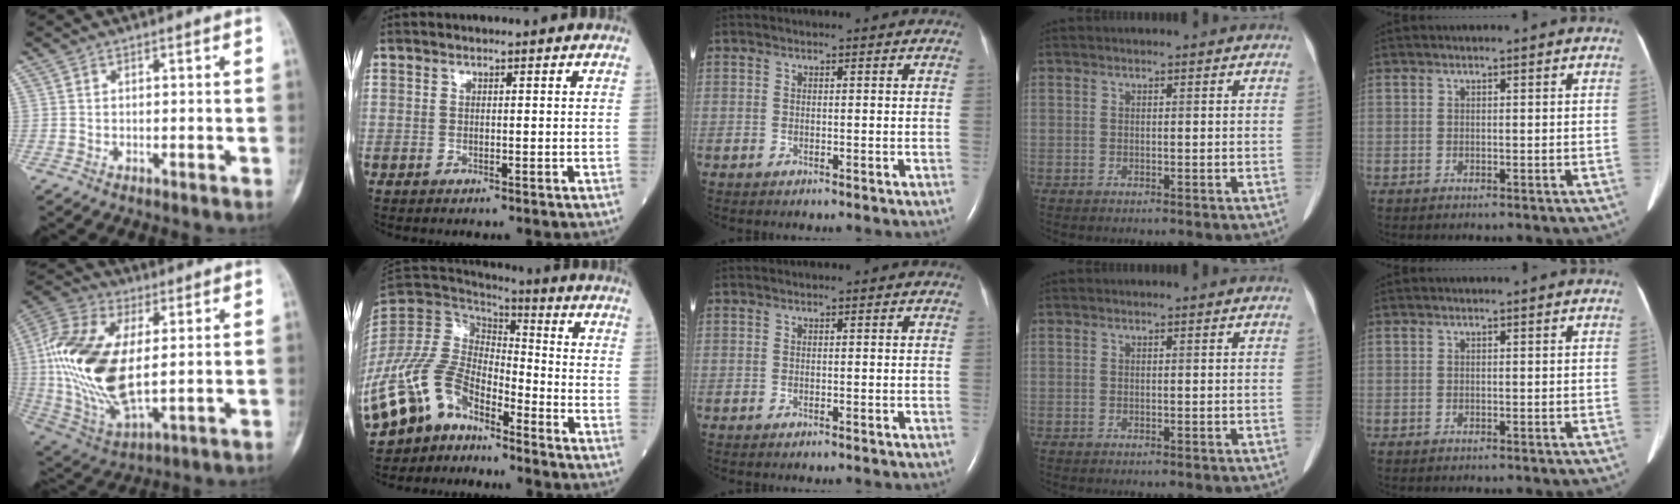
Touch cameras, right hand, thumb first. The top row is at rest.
{"thumb": {"total": 22.4, "force": [2.4, 11.5, 19.1], "torque": [-0.407, -0.010, 0.046]}, "index": {"total": 14.5, "force": [-10.4, 7.4, 7.0], "torque": [-0.158, 0.026, -0.203]}}